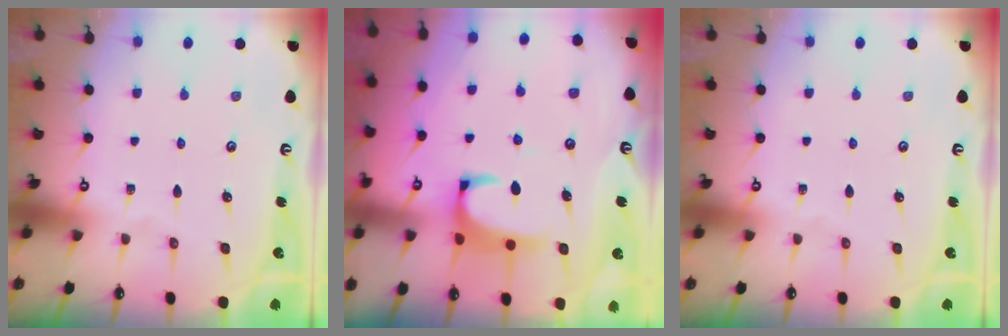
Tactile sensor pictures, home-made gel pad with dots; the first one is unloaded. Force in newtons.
{"total": 2.1, "press": 1.9, "slide": 0.9}
{"total": 0.0}